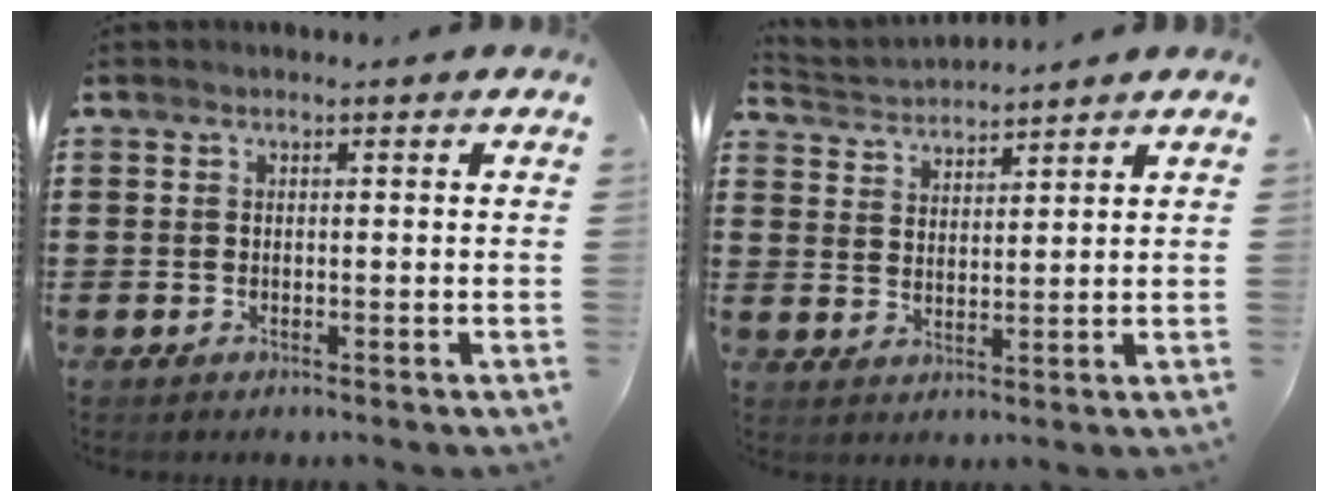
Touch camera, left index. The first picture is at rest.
{"total": 2.8, "force": [2.8, 0.1, -0.4], "torque": [-0.006, -0.012, 0.049]}